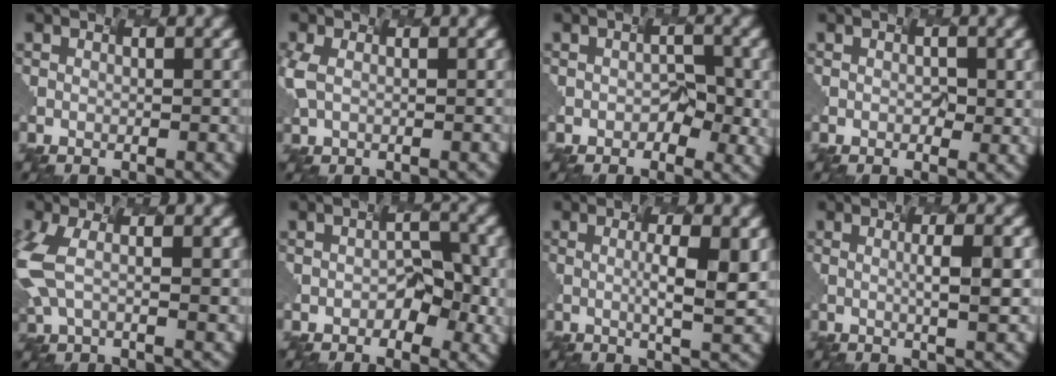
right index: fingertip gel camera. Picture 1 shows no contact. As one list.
[{"total": 2.3, "force": [-0.2, 1.3, 1.8], "torque": [-0.054, 0.000, 0.010]}, {"total": 1.8, "force": [-0.8, 1.2, 1.1], "torque": [-0.019, -0.006, -0.003]}, {"total": 0.6, "force": [-0.2, 0.5, 0.3], "torque": [-0.008, -0.001, 0.008]}, {"total": 4.9, "force": [0.1, 2.2, 4.3], "torque": [-0.122, 0.002, 0.005]}, {"total": 2.7, "force": [-1.1, 1.7, 1.8], "torque": [-0.029, -0.002, -0.008]}, {"total": 3.4, "force": [0.0, 0.3, 3.3], "torque": [-0.055, -0.002, 0.008]}, {"total": 2.9, "force": [-0.1, 0.4, 2.8], "torque": [-0.040, 0.005, 0.004]}]